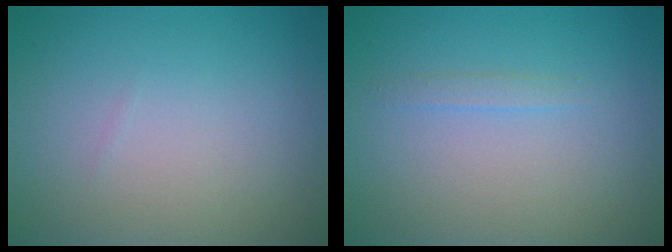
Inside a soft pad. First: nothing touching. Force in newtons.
{"total": 0.8, "press": 0.8, "slide": 0.0}